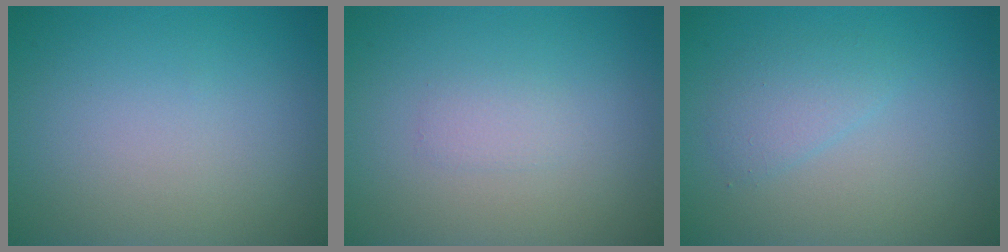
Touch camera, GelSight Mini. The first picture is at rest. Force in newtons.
{"total": 1.0, "press": 1.0, "slide": 0.0}
{"total": 1.8, "press": 1.8, "slide": 0.2}